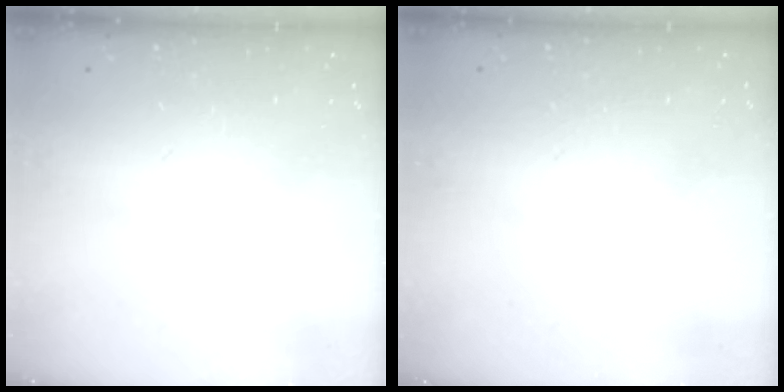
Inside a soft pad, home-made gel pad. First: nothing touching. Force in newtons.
{"total": 0.9, "press": 0.9, "slide": 0.1}